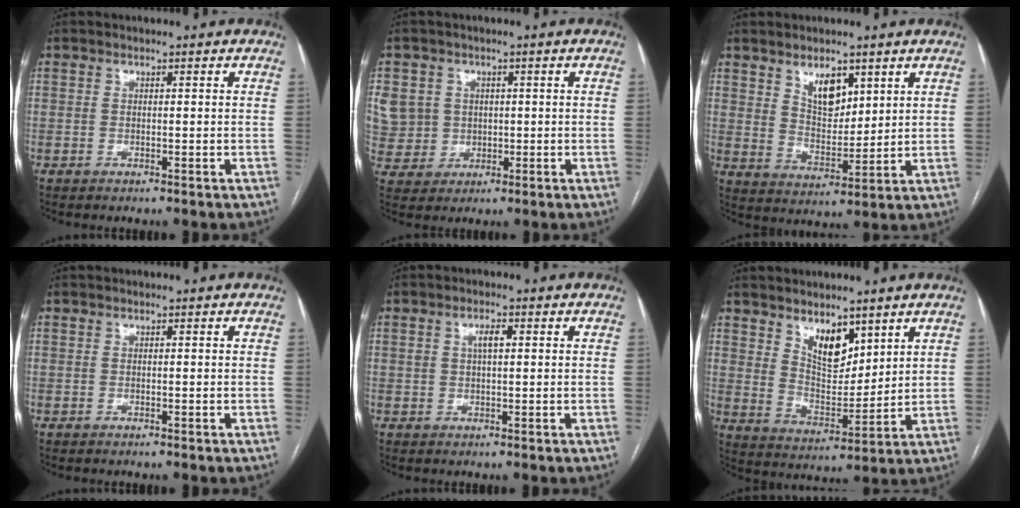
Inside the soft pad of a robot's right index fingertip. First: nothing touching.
{"total": 9.4, "force": [1.3, 9.1, 2.1], "torque": [-0.068, 0.033, 0.047]}
{"total": 6.7, "force": [3.8, 3.4, 4.2], "torque": [-0.076, -0.004, 0.077]}
{"total": 0.0}
{"total": 2.4, "force": [0.6, 1.0, 2.1], "torque": [-0.041, 0.011, 0.012]}
{"total": 7.8, "force": [5.0, 3.6, 4.9], "torque": [-0.086, -0.008, 0.100]}